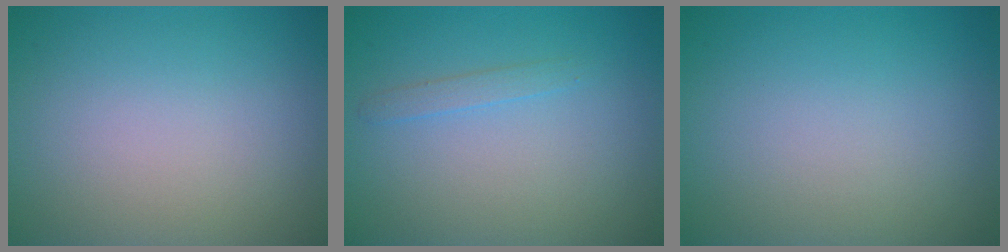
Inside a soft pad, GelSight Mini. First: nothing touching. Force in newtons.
{"total": 1.0, "press": 1.0, "slide": 0.0}
{"total": 0.0}